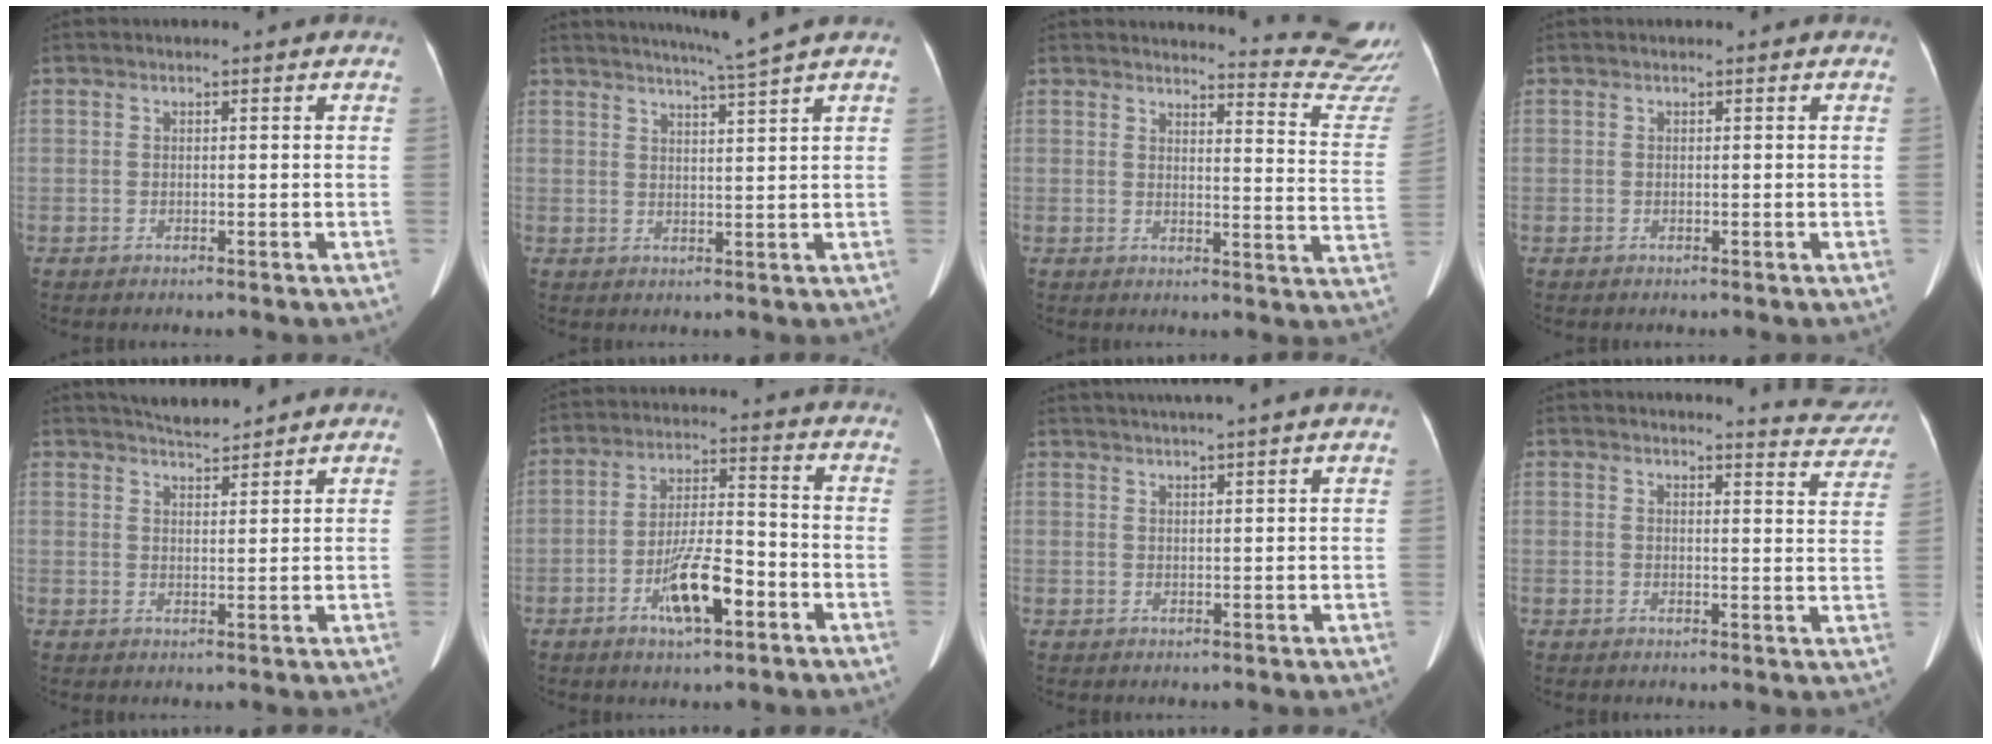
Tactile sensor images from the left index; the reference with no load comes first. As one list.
[{"total": 5.1, "force": [4.2, -1.9, 2.1], "torque": [-0.035, -0.011, 0.069]}, {"total": 13.9, "force": [13.9, -1.0, 0.9], "torque": [0.003, -0.134, 0.132]}, {"total": 0.0}, {"total": 4.4, "force": [4.2, 0.2, 1.1], "torque": [-0.020, 0.010, 0.073]}, {"total": 9.2, "force": [-4.2, 2.3, 7.9], "torque": [-0.157, 0.000, -0.070]}, {"total": 5.9, "force": [5.1, -1.3, 2.7], "torque": [-0.037, 0.024, 0.071]}, {"total": 6.7, "force": [6.7, 0.5, 0.2], "torque": [0.002, -0.032, 0.058]}]